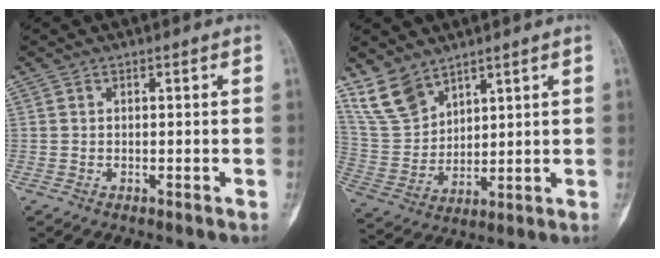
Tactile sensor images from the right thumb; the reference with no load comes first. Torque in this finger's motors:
{"motor_torque": [-0.94, 1.88, 0.17, 0.03, 0.02]}